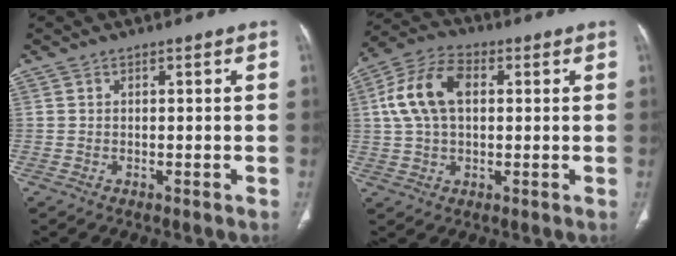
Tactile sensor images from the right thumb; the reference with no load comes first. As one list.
[{"total": 11.6, "force": [2.1, 7.1, 8.9], "torque": [-0.178, 0.025, 0.035]}]